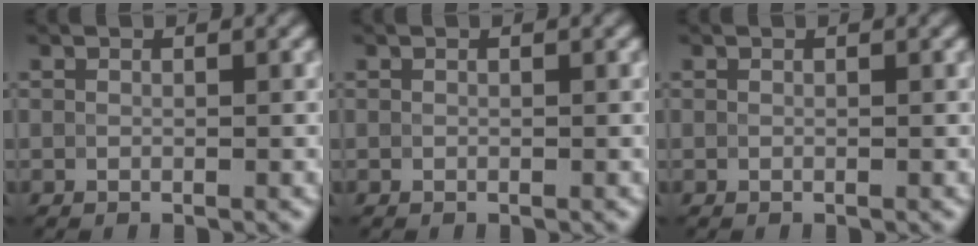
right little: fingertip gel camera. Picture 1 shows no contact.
{"total": 0.0}
{"total": 0.0}